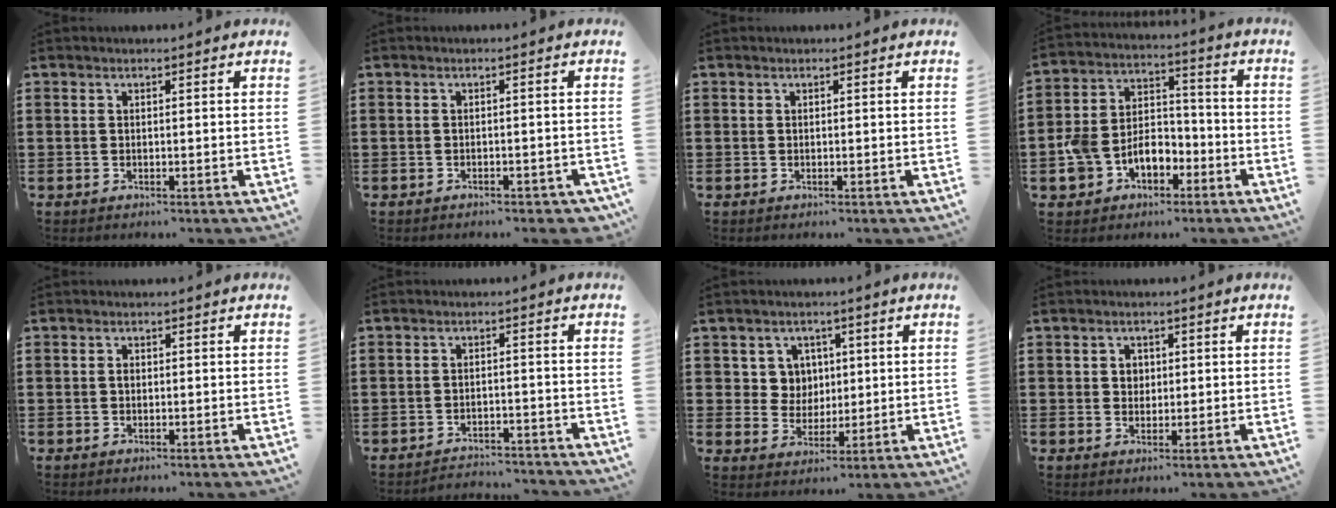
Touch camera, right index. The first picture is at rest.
{"total": 1.0, "force": [-0.9, 0.1, 0.3], "torque": [-0.011, -0.004, -0.017]}
{"total": 0.0}
{"total": 7.8, "force": [-3.3, 6.2, 3.5], "torque": [-0.078, 0.020, -0.061]}
{"total": 0.9, "force": [0.0, 0.6, 0.6], "torque": [-0.014, 0.001, 0.000]}
{"total": 2.9, "force": [-2.9, 0.1, -0.1], "torque": [-0.008, -0.002, -0.062]}
{"total": 5.3, "force": [1.6, 4.9, 1.2], "torque": [-0.048, 0.018, 0.030]}
{"total": 2.0, "force": [0.3, 1.8, 0.7], "torque": [-0.021, 0.010, 0.003]}